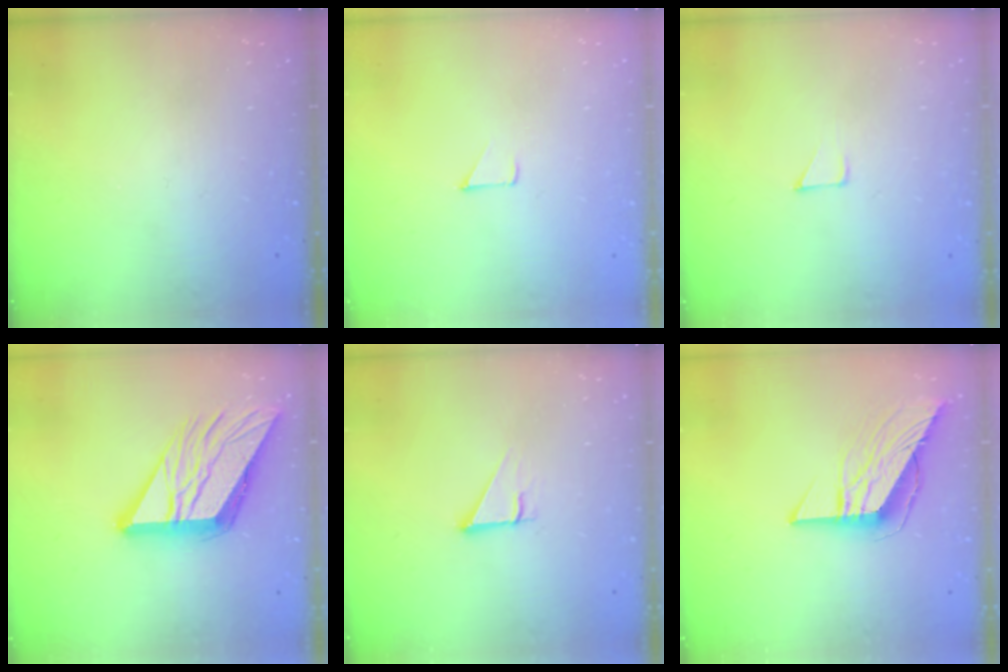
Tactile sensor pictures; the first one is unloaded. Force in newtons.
{"total": 3.3, "press": 3.3, "slide": 0.3}
{"total": 2.8, "press": 2.8, "slide": 0.2}
{"total": 17.6, "press": 17.4, "slide": 2.1}
{"total": 3.0, "press": 3.0, "slide": 0.1}
{"total": 10.6, "press": 10.5, "slide": 1.1}